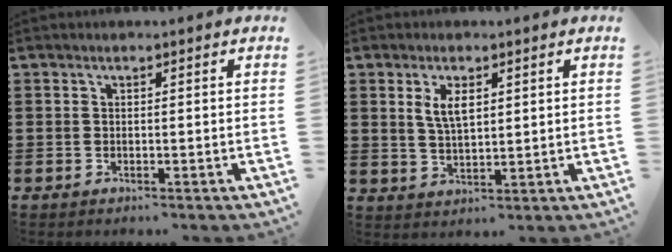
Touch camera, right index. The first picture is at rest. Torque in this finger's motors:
{"motor_torque": [0.43, -0.38, 0.28, 0.11]}